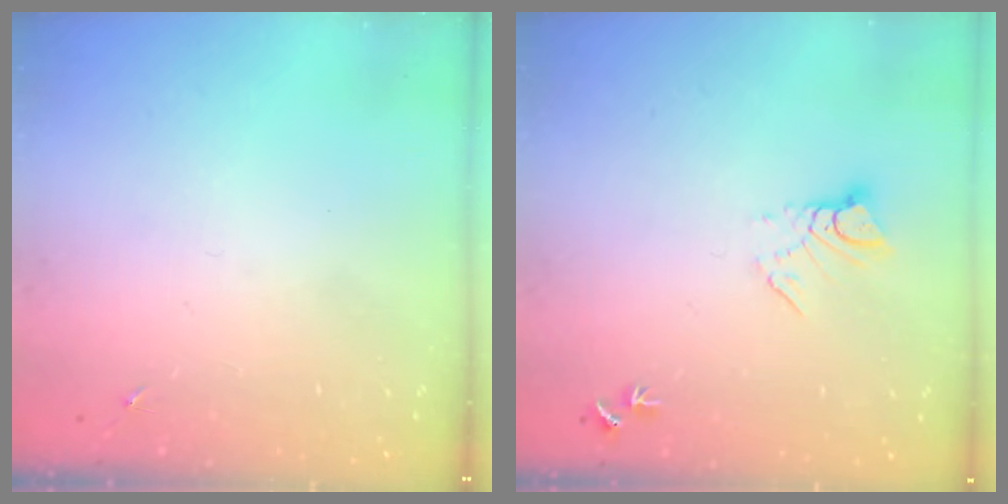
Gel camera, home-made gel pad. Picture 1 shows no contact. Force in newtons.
{"total": 5.9, "press": 5.9, "slide": 0.5}